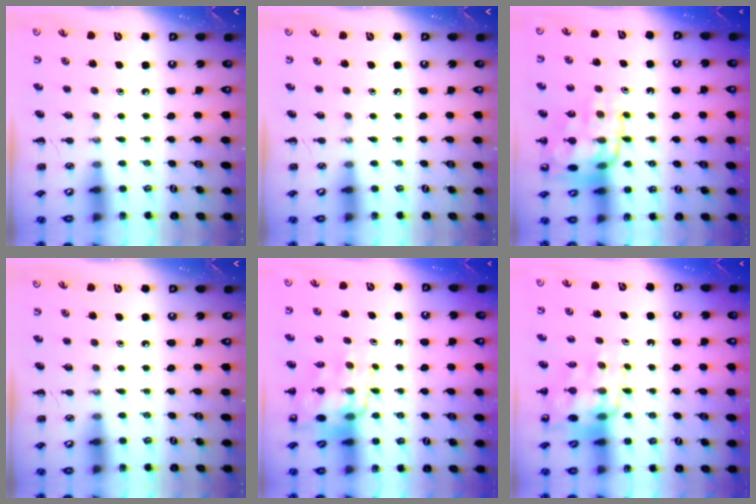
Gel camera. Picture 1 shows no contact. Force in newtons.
{"total": 0.0}
{"total": 16.1, "press": 16.0, "slide": 1.9}
{"total": 0.0}
{"total": 14.7, "press": 14.2, "slide": 3.9}
{"total": 14.7, "press": 14.2, "slide": 3.9}